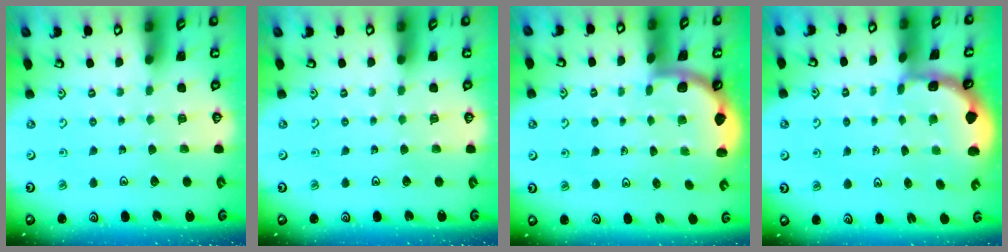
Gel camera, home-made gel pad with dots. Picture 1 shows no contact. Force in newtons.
{"total": 0.0}
{"total": 1.6, "press": 1.6, "slide": 0.0}
{"total": 1.8, "press": 1.8, "slide": 0.2}